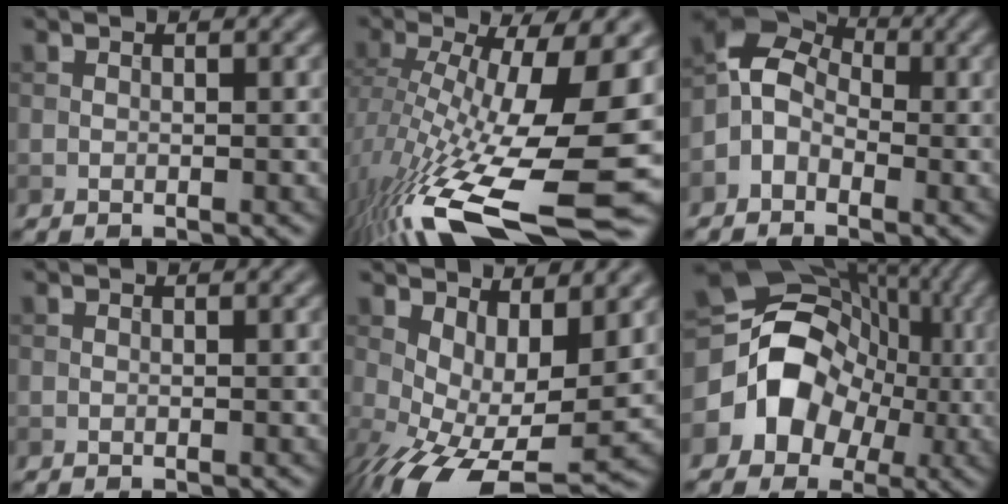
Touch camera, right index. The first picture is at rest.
{"total": 16.2, "force": [-4.3, 4.8, 14.9], "torque": [-0.269, -0.012, -0.070]}
{"total": 4.5, "force": [-1.7, 3.7, 2.1], "torque": [-0.032, 0.016, -0.048]}
{"total": 0.0}
{"total": 10.5, "force": [-1.0, 4.5, 9.4], "torque": [-0.159, -0.013, -0.006]}
{"total": 12.1, "force": [-1.4, 10.4, 6.0], "torque": [-0.102, 0.009, -0.048]}